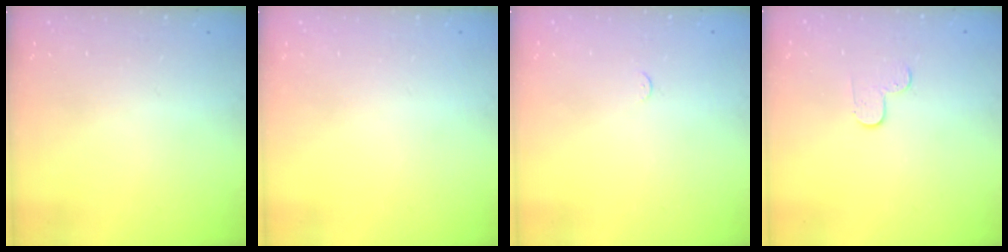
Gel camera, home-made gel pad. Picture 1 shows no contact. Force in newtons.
{"total": 0.0}
{"total": 2.3, "press": 2.3, "slide": 0.3}
{"total": 3.6, "press": 3.6, "slide": 0.4}